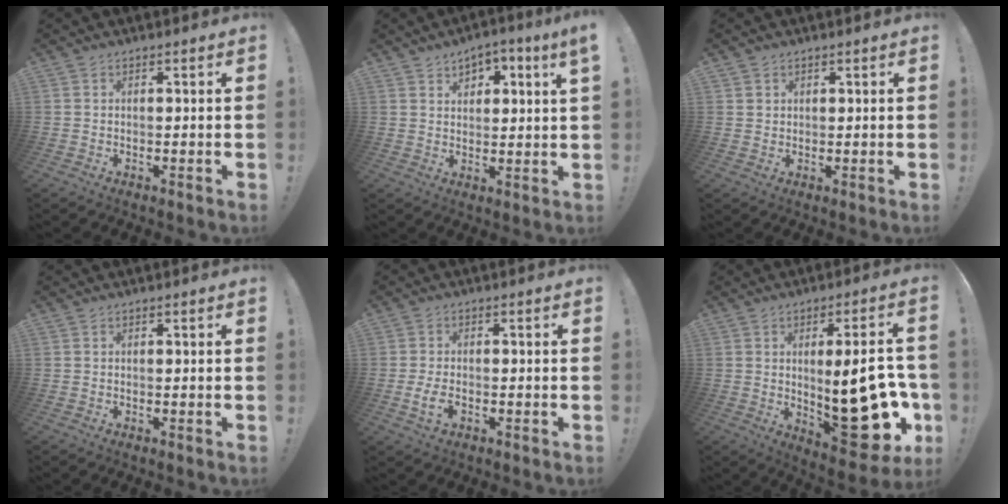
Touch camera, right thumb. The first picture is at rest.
{"total": 3.9, "force": [2.7, 1.4, 2.5], "torque": [-0.033, -0.010, 0.044]}
{"total": 1.3, "force": [1.0, 0.9, -0.1], "torque": [0.012, -0.010, 0.016]}
{"total": 0.0}
{"total": 4.5, "force": [-1.8, 2.6, 3.3], "torque": [-0.068, 0.000, -0.031]}
{"total": 24.2, "force": [-3.2, 8.9, 22.3], "torque": [-0.307, 0.004, -0.037]}